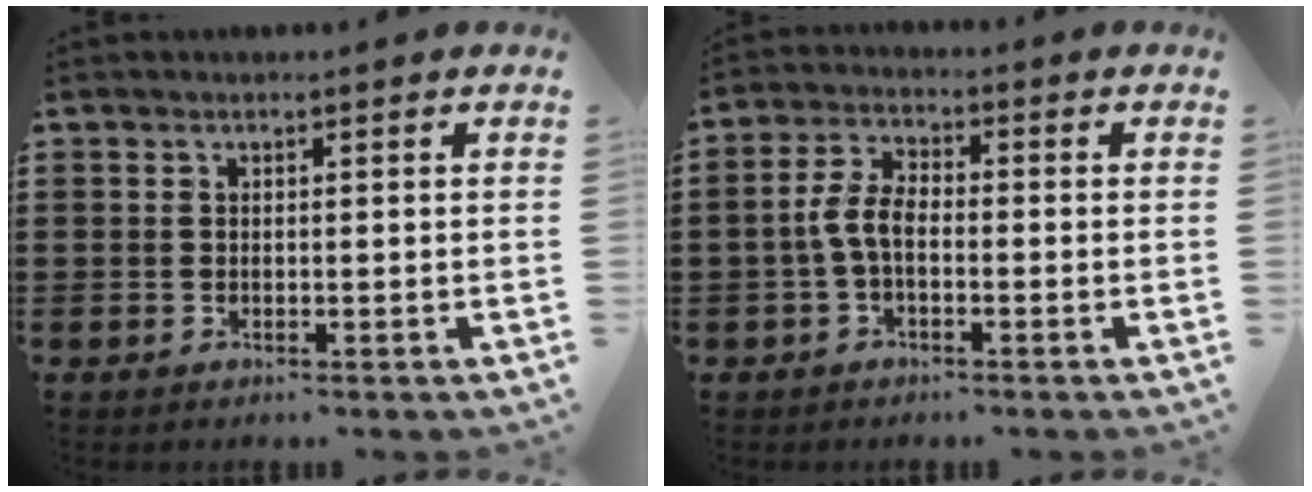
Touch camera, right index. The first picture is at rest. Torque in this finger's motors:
{"motor_torque": [0.36, 0.40, 0.55, 0.16]}